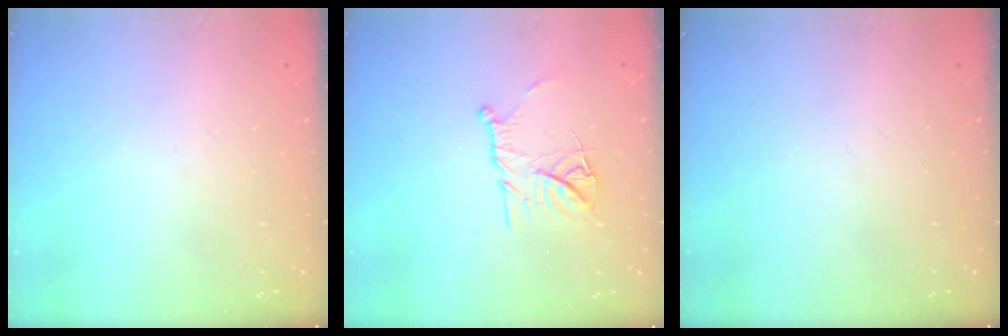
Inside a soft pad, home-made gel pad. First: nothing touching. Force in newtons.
{"total": 11.7, "press": 11.6, "slide": 1.0}
{"total": 0.0}